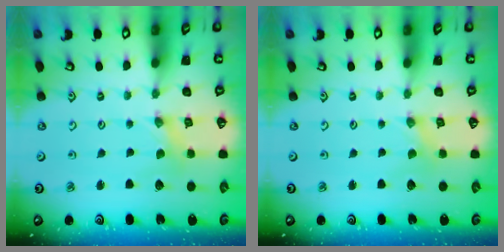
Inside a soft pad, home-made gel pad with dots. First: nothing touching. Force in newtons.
{"total": 0.0}